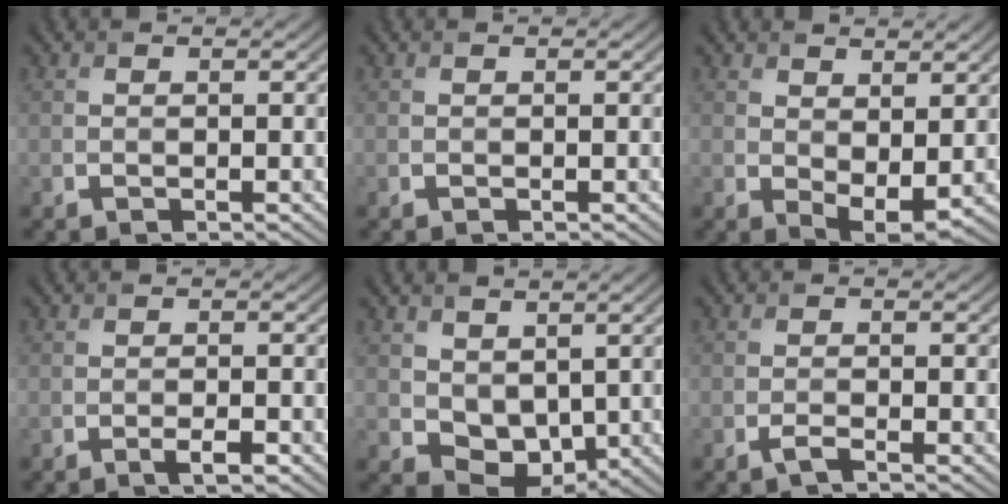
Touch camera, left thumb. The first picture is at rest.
{"total": 0.0}
{"total": 3.5, "force": [1.3, 1.8, 2.7], "torque": [-0.051, -0.013, 0.030]}
{"total": 1.4, "force": [-0.7, 0.1, 1.1], "torque": [-0.019, 0.000, -0.014]}
{"total": 5.6, "force": [1.9, 4.0, 3.5], "torque": [-0.081, -0.013, 0.039]}
{"total": 1.3, "force": [-0.8, 0.2, 1.0], "torque": [-0.022, 0.000, -0.017]}